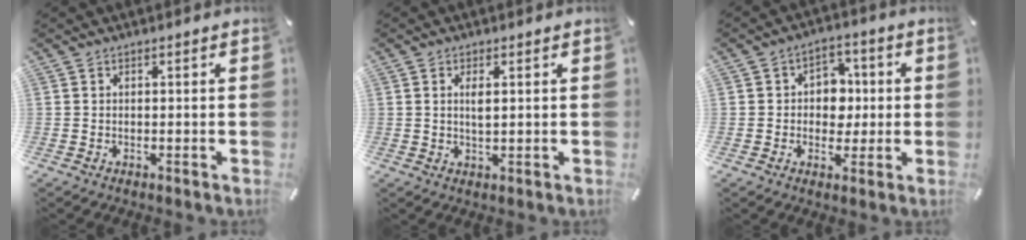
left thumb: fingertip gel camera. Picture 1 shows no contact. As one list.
[{"total": 2.1, "force": [0.5, 0.8, 1.9], "torque": [-0.040, 0.003, 0.007]}, {"total": 7.4, "force": [-0.1, 6.6, 3.4], "torque": [-0.037, 0.007, -0.005]}]